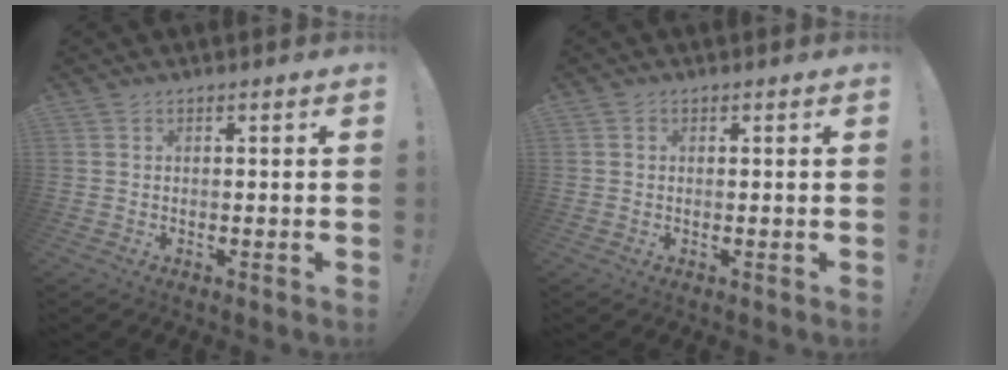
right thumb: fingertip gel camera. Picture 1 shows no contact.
{"total": 0.7, "force": [0.1, 0.6, 0.1], "torque": [-0.003, 0.003, 0.003]}